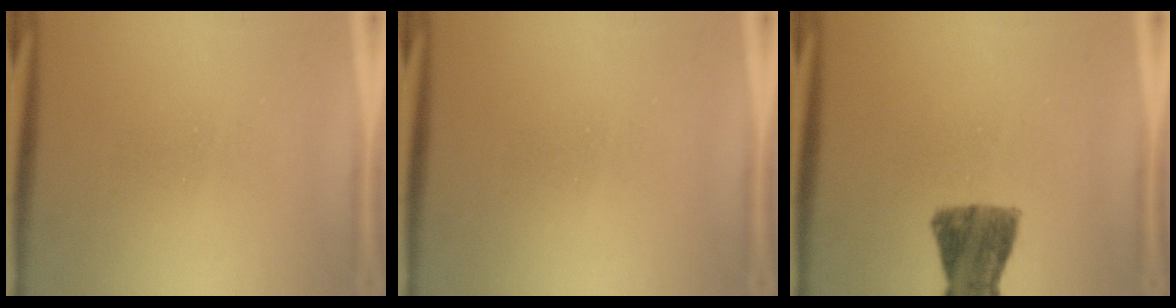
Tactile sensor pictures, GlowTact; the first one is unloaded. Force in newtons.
{"total": 0.0}
{"total": 8.4}